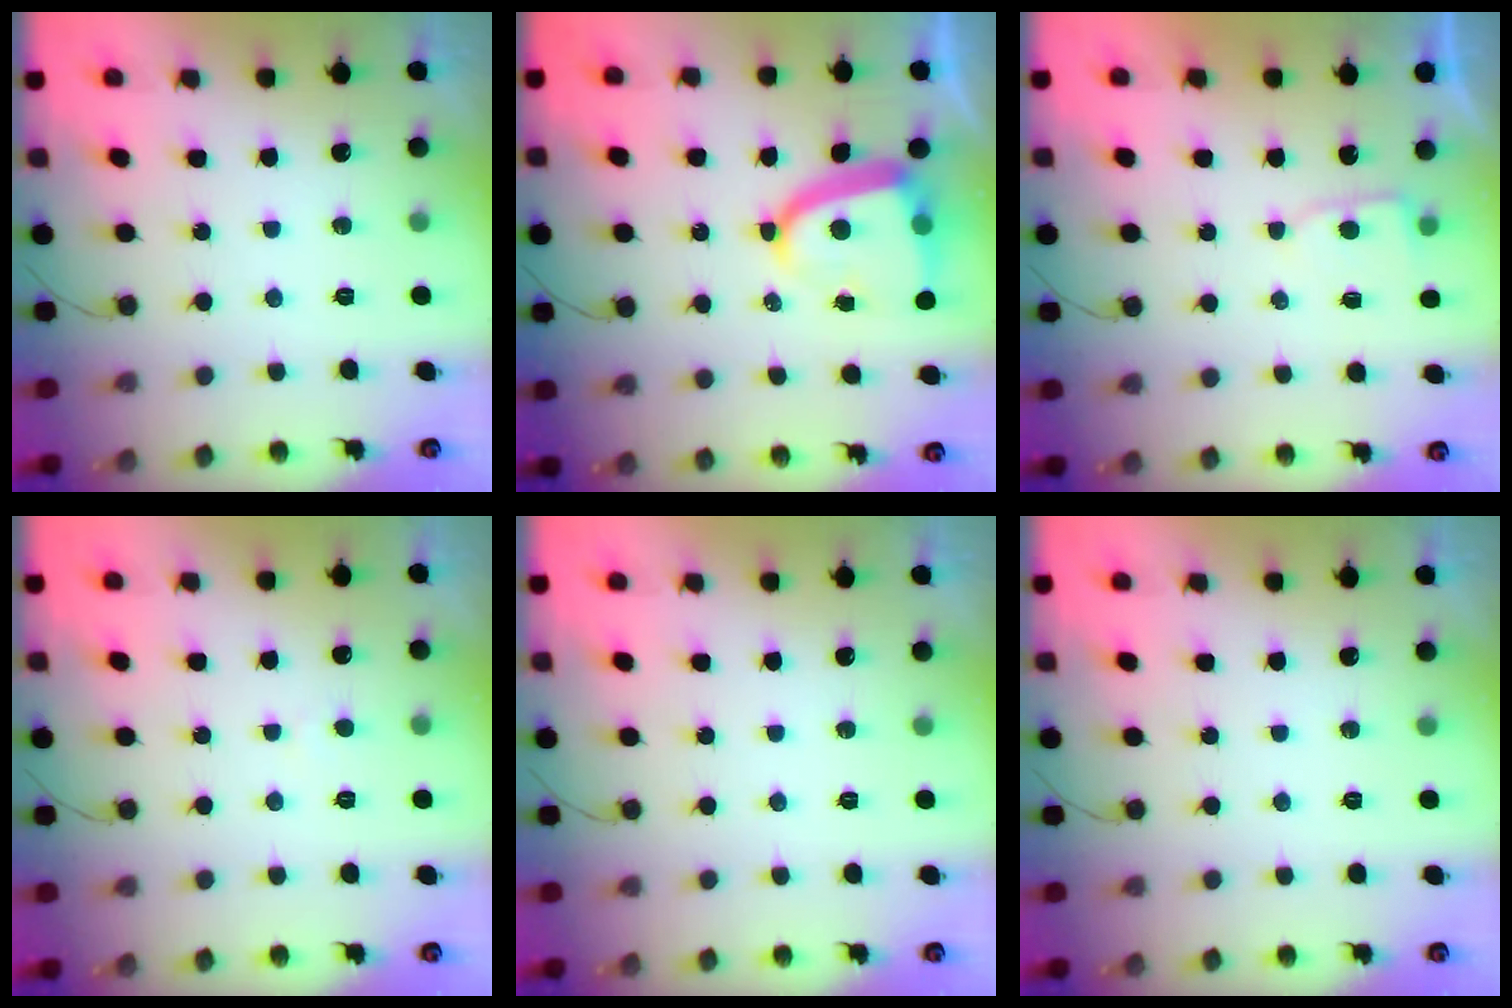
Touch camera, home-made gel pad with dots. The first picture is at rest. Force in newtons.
{"total": 12.3, "press": 12.2, "slide": 1.4}
{"total": 2.8, "press": 2.8, "slide": 0.4}
{"total": 1.6, "press": 1.6, "slide": 0.1}
{"total": 0.0}
{"total": 0.0}